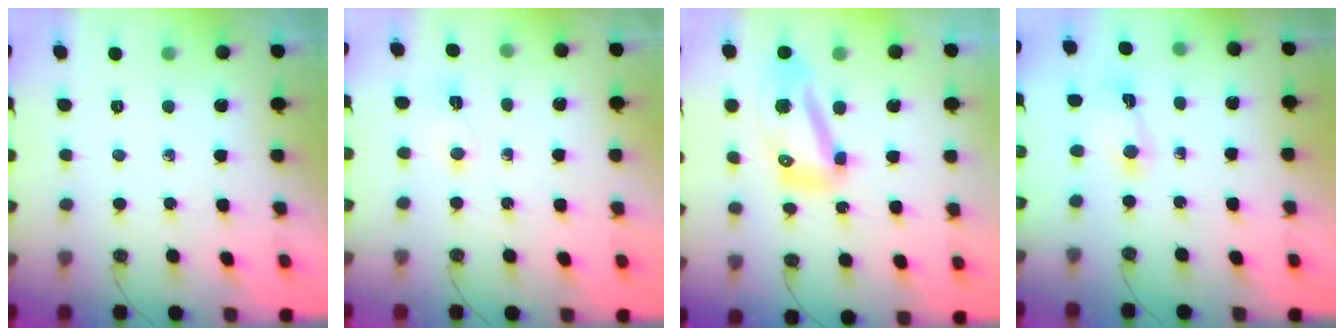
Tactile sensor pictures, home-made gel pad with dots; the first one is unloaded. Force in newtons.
{"total": 2.7, "press": 2.7, "slide": 0.5}
{"total": 10.3, "press": 10.2, "slide": 0.9}
{"total": 2.2, "press": 2.2, "slide": 0.3}